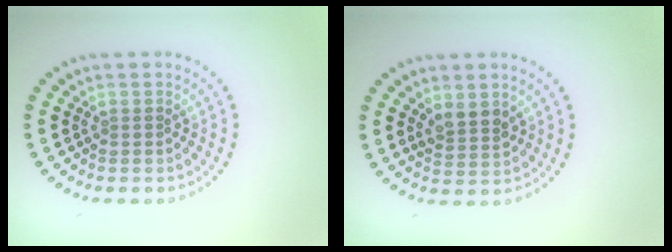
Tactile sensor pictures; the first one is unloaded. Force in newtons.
{"total": 2.1, "press": 1.9, "slide": 0.9}